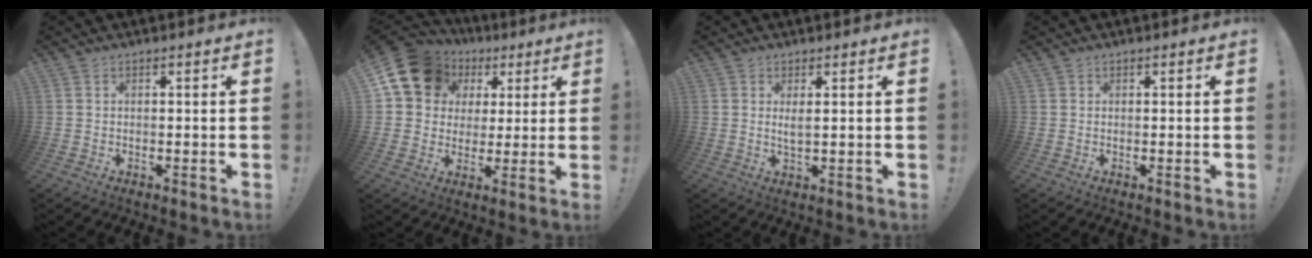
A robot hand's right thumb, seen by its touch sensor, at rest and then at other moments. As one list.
[{"total": 14.5, "force": [6.0, 11.9, 5.7], "torque": [-0.087, -0.023, 0.122]}, {"total": 2.6, "force": [0.9, 0.4, 2.4], "torque": [-0.040, -0.006, 0.015]}, {"total": 0.0}]